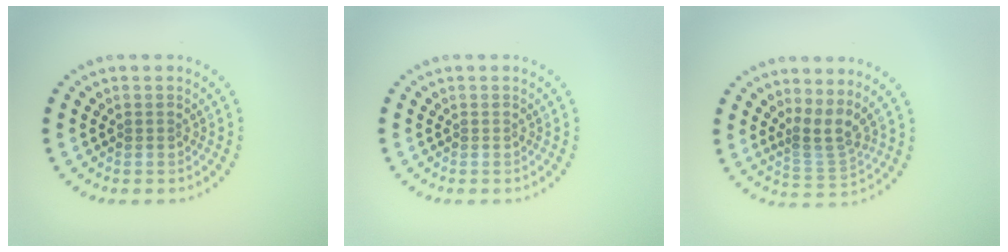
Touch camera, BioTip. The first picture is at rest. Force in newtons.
{"total": 0.0}
{"total": 2.8, "press": 1.8, "slide": 2.2}